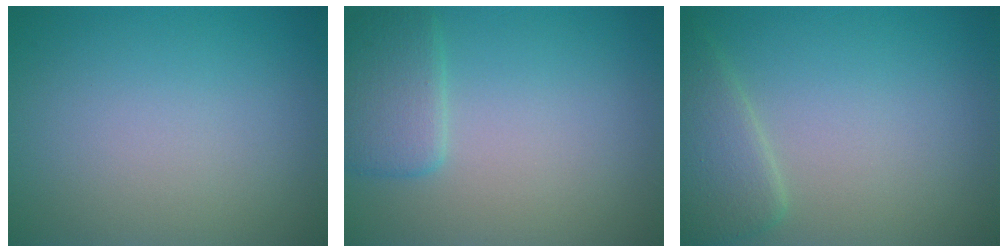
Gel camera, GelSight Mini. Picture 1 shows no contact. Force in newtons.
{"total": 2.9, "press": 2.9, "slide": 0.1}
{"total": 3.0, "press": 2.9, "slide": 0.2}